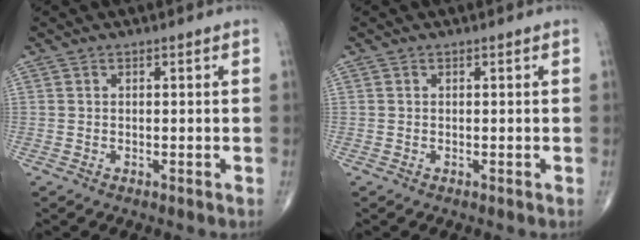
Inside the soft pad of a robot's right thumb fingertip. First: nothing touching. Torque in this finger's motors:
{"motor_torque": [0.21, -0.02, -0.02, -0.14, 0.02]}